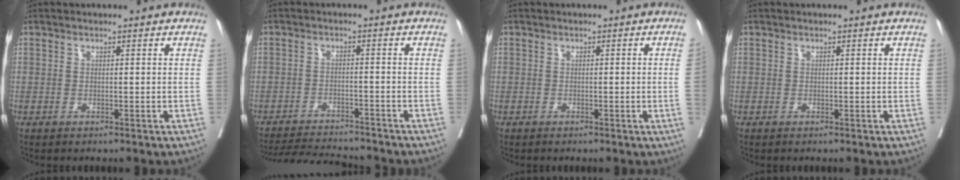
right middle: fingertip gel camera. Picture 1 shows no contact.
{"total": 9.7, "force": [-9.4, 0.8, 2.5], "torque": [-0.038, -0.005, -0.143]}
{"total": 1.4, "force": [-0.3, -0.5, 1.3], "torque": [-0.010, 0.000, -0.004]}
{"total": 0.0}